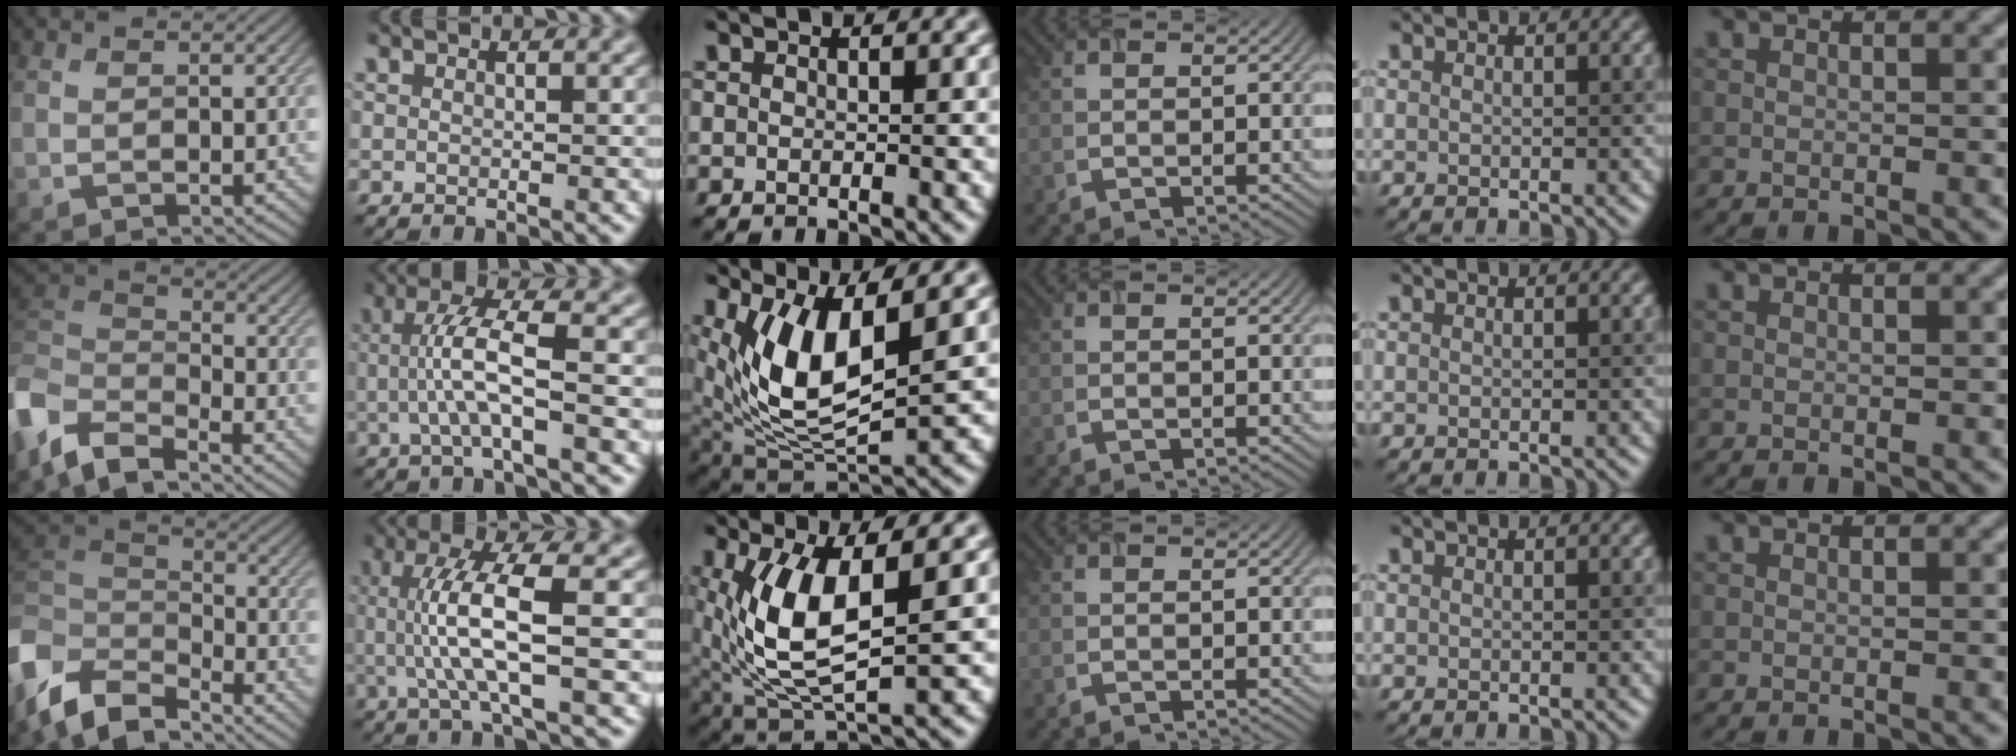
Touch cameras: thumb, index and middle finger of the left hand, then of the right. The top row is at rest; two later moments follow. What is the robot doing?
{"motion": "lift_and_place", "object": "timer"}